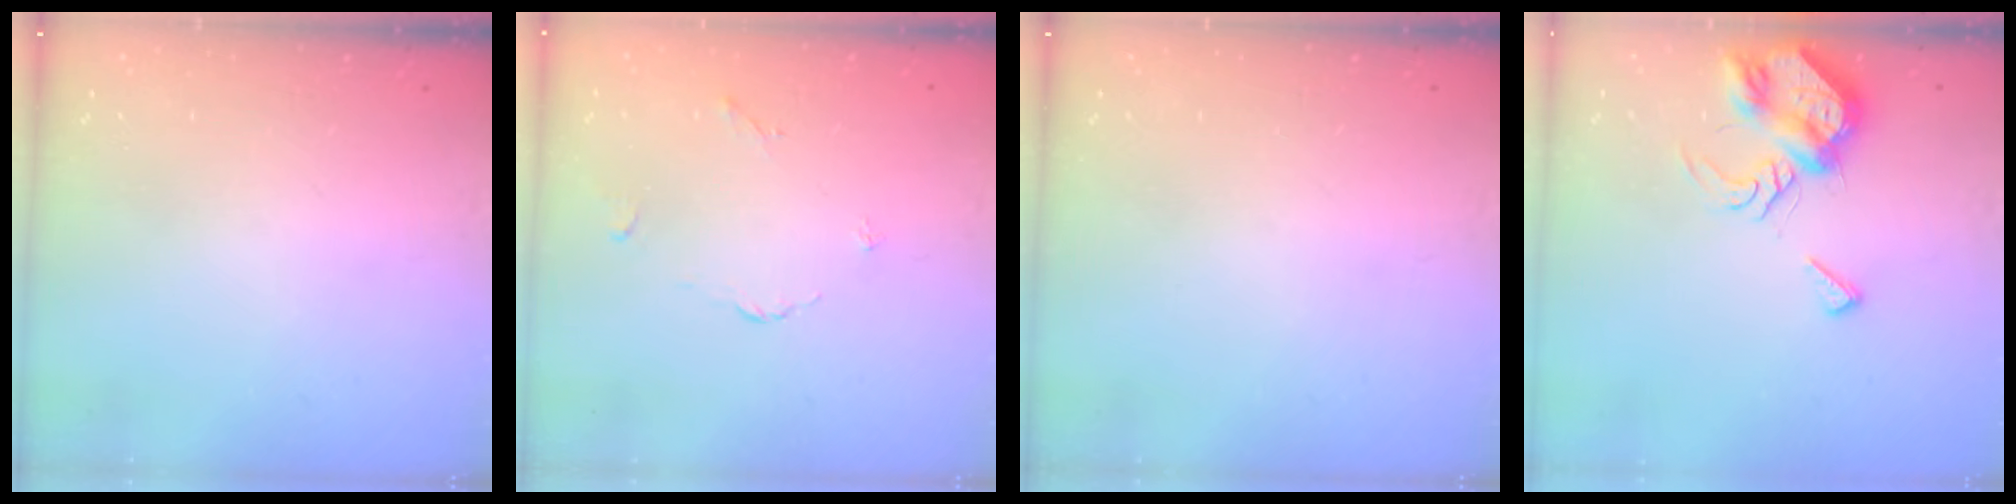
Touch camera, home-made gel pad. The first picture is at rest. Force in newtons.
{"total": 3.3, "press": 3.3, "slide": 0.6}
{"total": 0.0}
{"total": 9.3, "press": 9.3, "slide": 0.5}